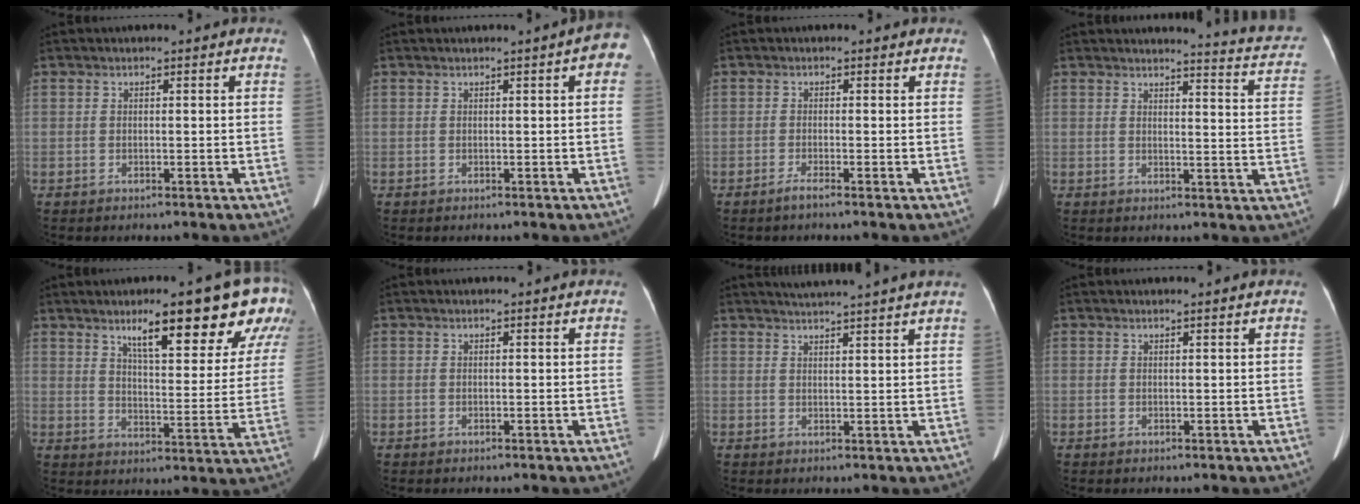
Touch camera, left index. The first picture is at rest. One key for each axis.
{"total": 4.1, "fx": 1.5, "fy": 0.7, "fz": 3.7, "tx": -0.036, "ty": -0.003, "tz": 0.012}
{"total": 1.2, "fx": -0.8, "fy": 0.0, "fz": 0.9, "tx": -0.018, "ty": -0.008, "tz": -0.016}
{"total": 9.9, "fx": 9.6, "fy": 0.3, "fz": 2.6, "tx": -0.014, "ty": -0.076, "tz": 0.078}
{"total": 16.7, "fx": 11.2, "fy": 3.8, "fz": 11.8, "tx": -0.134, "ty": -0.018, "tz": 0.140}
{"total": 1.9, "fx": 1.7, "fy": 0.1, "fz": 0.7, "tx": -0.006, "ty": 0.001, "tz": 0.016}
{"total": 9.8, "fx": 8.8, "fy": -1.3, "fz": 4.1, "tx": -0.065, "ty": -0.005, "tz": 0.107}
{"total": 1.6, "fx": 1.5, "fy": -0.3, "fz": 0.5, "tx": -0.006, "ty": -0.009, "tz": 0.016}